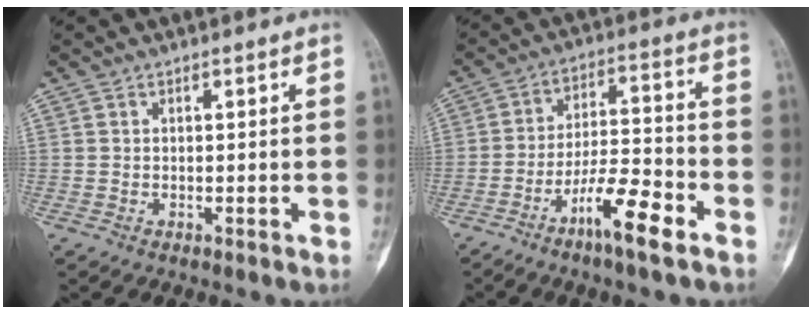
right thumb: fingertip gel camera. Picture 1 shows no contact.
{"total": 11.0, "force": [-6.5, 2.3, 8.6], "torque": [-0.157, 0.046, -0.114]}